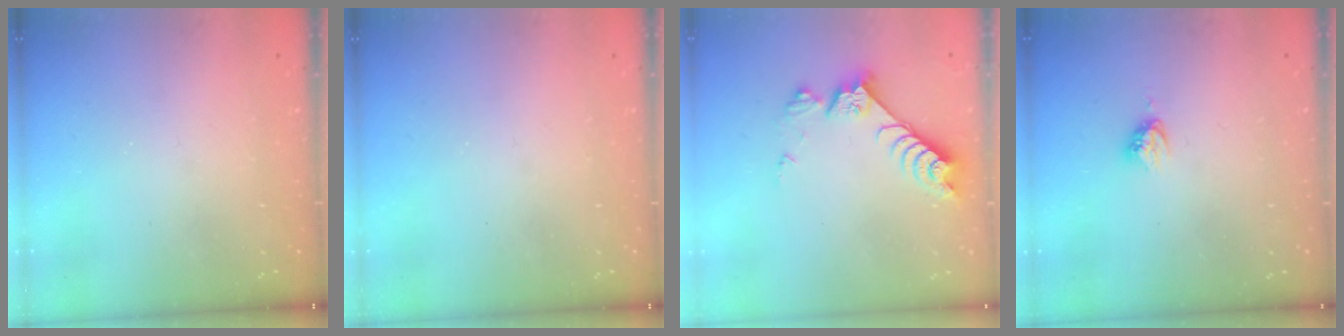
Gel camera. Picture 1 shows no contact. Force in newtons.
{"total": 0.0}
{"total": 8.0, "press": 8.0, "slide": 0.9}
{"total": 4.2, "press": 4.1, "slide": 0.6}